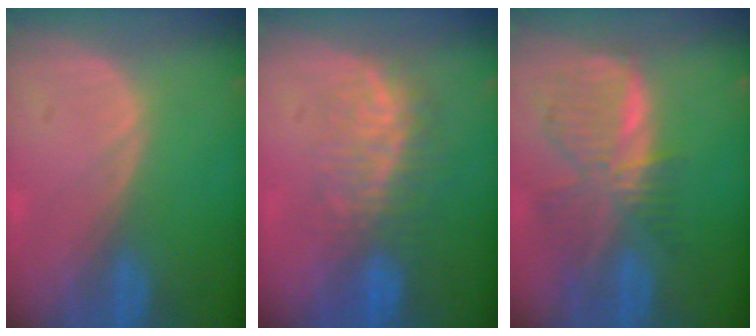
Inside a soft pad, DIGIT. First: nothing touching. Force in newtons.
{"total": 7.7, "press": 7.3, "slide": 2.7}
{"total": 8.7, "press": 7.5, "slide": 4.3}